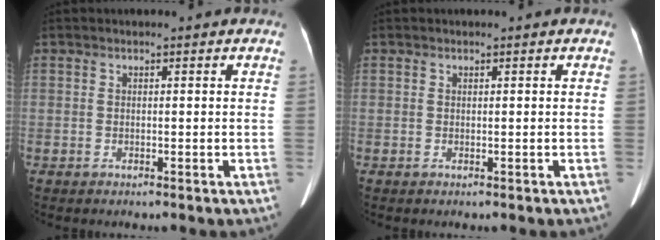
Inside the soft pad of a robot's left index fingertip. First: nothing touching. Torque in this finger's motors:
{"motor_torque": [0.01, 0.01, 0.00, 0.01]}